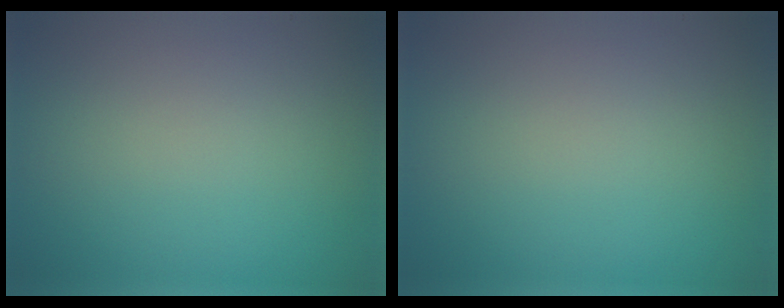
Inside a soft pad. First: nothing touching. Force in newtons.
{"total": 0.0}